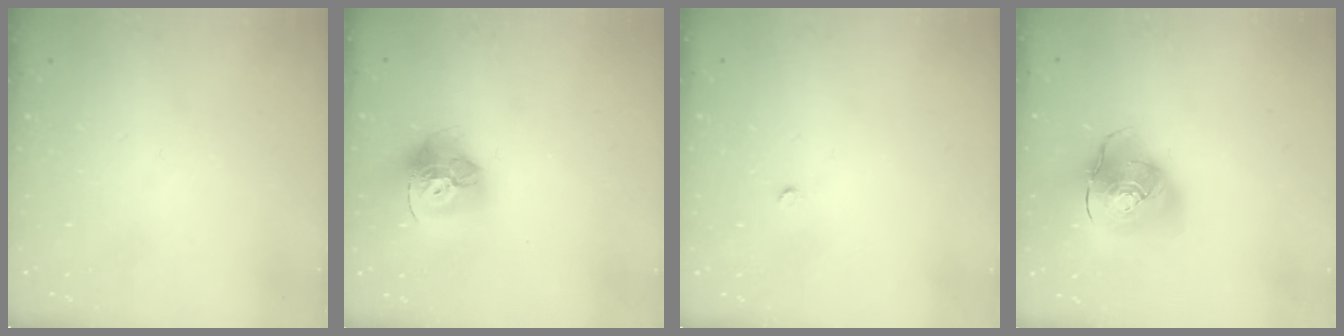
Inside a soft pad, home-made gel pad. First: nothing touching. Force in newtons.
{"total": 15.9, "press": 15.9, "slide": 1.6}
{"total": 2.2, "press": 2.2, "slide": 0.3}
{"total": 17.0, "press": 16.8, "slide": 2.6}